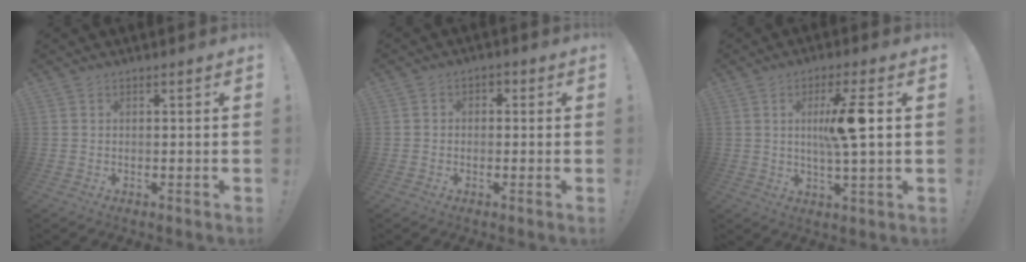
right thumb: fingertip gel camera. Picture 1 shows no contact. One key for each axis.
{"total": 2.5, "fx": -1.4, "fy": 1.8, "fz": 1.0, "tx": -0.007, "ty": 0.009, "tz": -0.028}
{"total": 10.7, "fx": 1.6, "fy": 0.5, "fz": 10.6, "tx": -0.183, "ty": -0.002, "tz": 0.018}